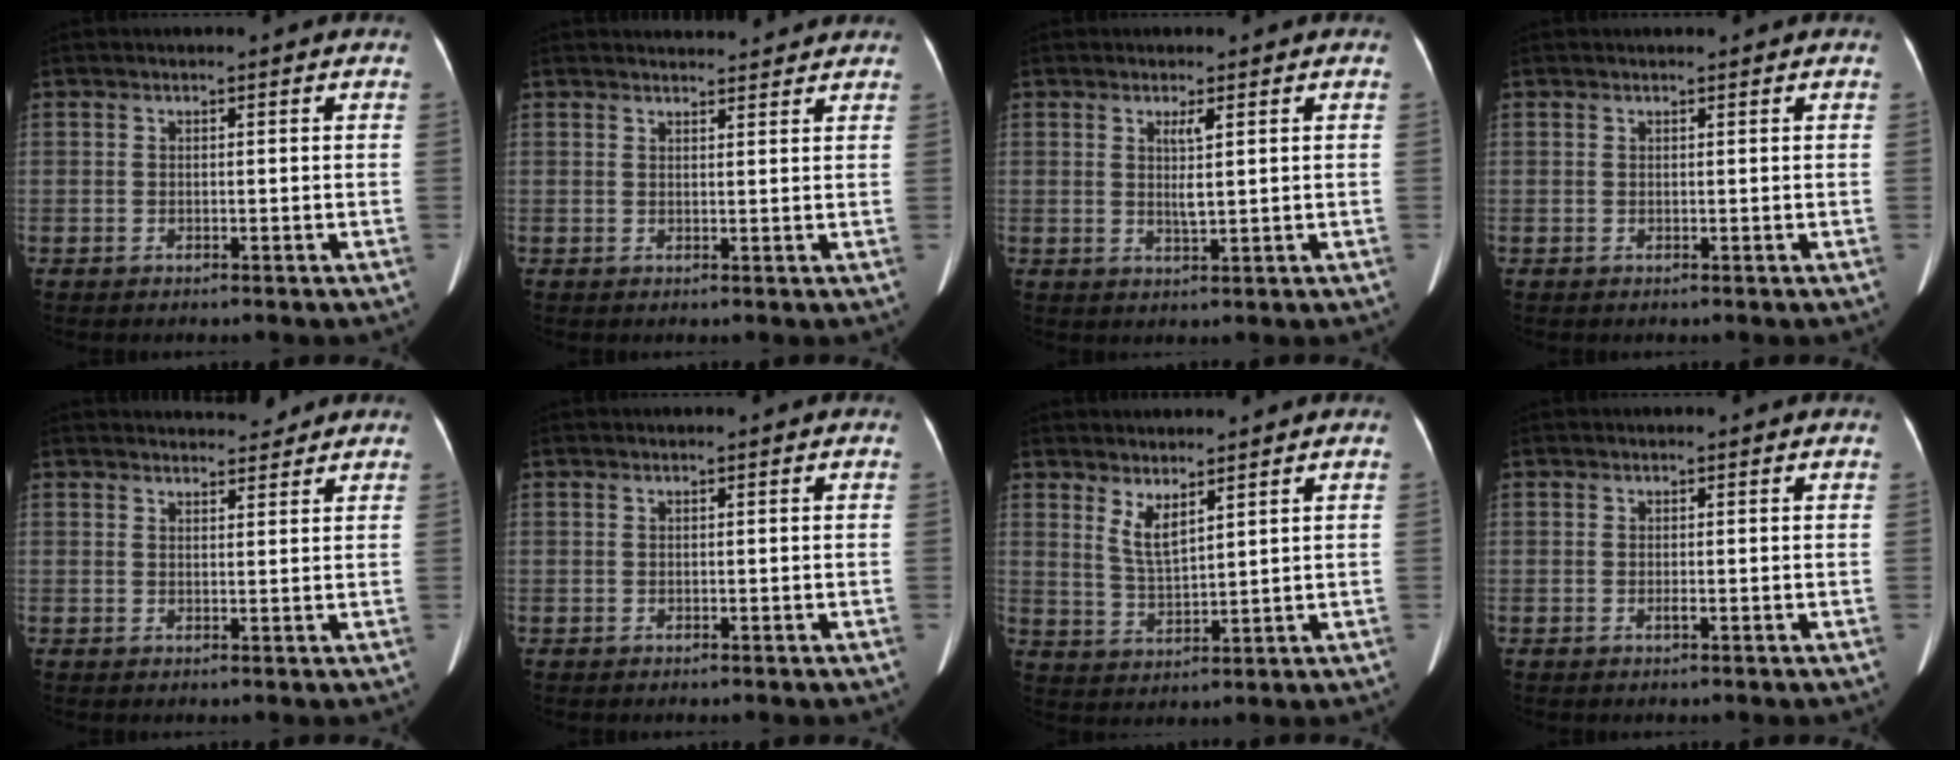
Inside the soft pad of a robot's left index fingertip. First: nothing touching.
{"total": 6.0, "force": [5.8, 1.0, 1.1], "torque": [-0.009, 0.019, 0.064]}
{"total": 2.7, "force": [0.8, 0.1, 2.5], "torque": [-0.049, -0.002, 0.016]}
{"total": 0.9, "force": [0.8, 0.2, 0.3], "torque": [-0.010, 0.008, 0.012]}
{"total": 5.5, "force": [5.2, 1.3, 1.2], "torque": [-0.009, 0.008, 0.063]}
{"total": 0.0}
{"total": 4.1, "force": [2.9, 0.8, 2.8], "torque": [-0.063, -0.014, 0.065]}
{"total": 0.5, "force": [-0.3, 0.0, 0.4], "torque": [-0.009, -0.006, -0.003]}